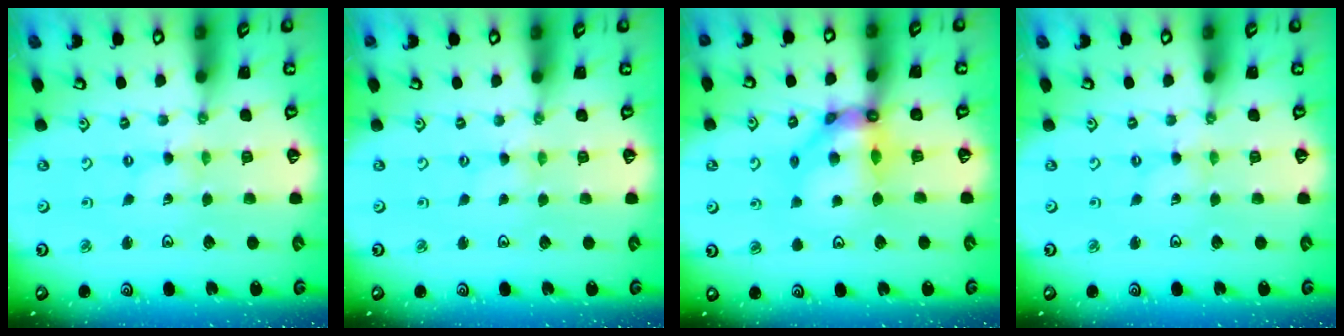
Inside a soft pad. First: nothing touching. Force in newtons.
{"total": 0.9, "press": 0.9, "slide": 0.1}
{"total": 10.5, "press": 10.4, "slide": 1.2}
{"total": 0.0}